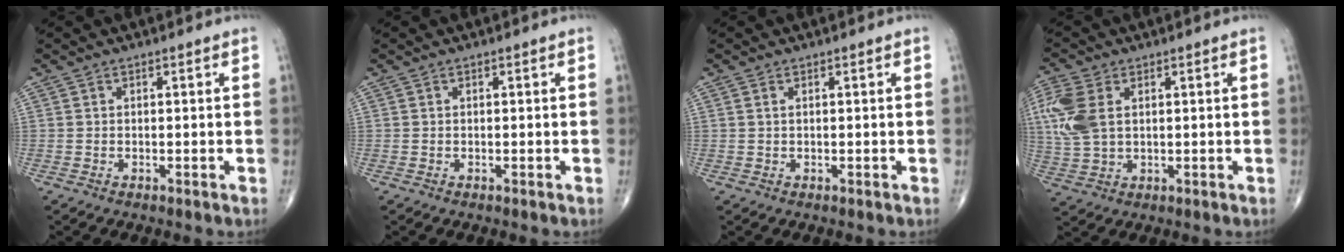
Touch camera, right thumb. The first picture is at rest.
{"total": 0.0}
{"total": 0.8, "force": [0.3, 0.3, 0.6], "torque": [-0.016, 0.007, 0.008]}
{"total": 10.1, "force": [2.5, 6.2, 7.5], "torque": [-0.194, 0.004, 0.054]}